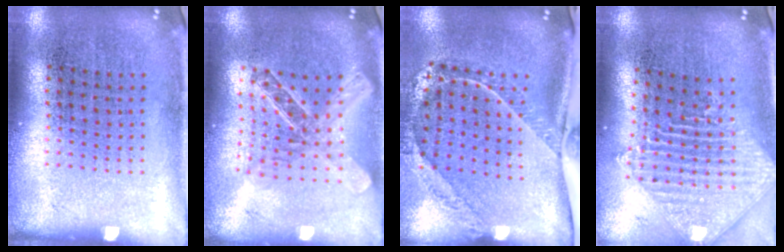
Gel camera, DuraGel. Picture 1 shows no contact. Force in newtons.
{"total": 2.0, "press": 1.7, "slide": 1.1}
{"total": 2.1, "press": 1.6, "slide": 1.3}
{"total": 2.0, "press": 1.7, "slide": 1.1}